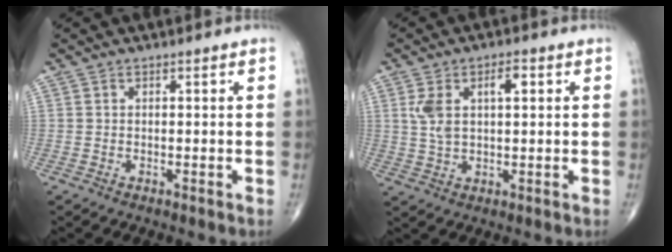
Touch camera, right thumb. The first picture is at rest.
{"total": 7.4, "force": [2.1, 3.6, 6.1], "torque": [-0.118, 0.010, 0.044]}